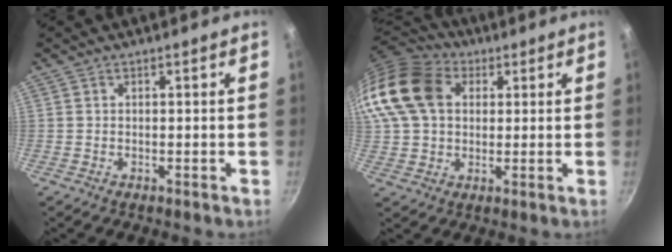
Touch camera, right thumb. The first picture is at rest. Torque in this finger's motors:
{"motor_torque": [1.04, 1.11, 0.51, -0.42, 0.37]}